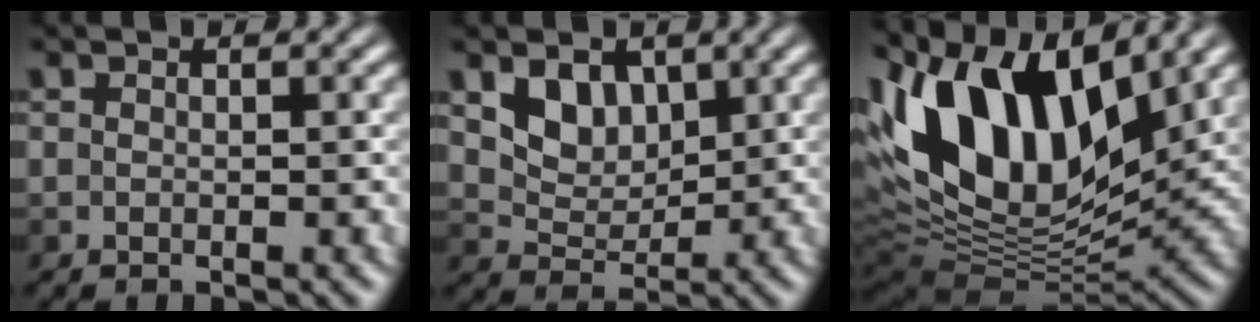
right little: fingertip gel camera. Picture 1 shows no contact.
{"total": 3.5, "force": [1.4, 2.5, 2.0], "torque": [-0.048, -0.014, 0.021]}
{"total": 14.0, "force": [5.2, 7.4, 10.7], "torque": [-0.201, 0.033, 0.086]}